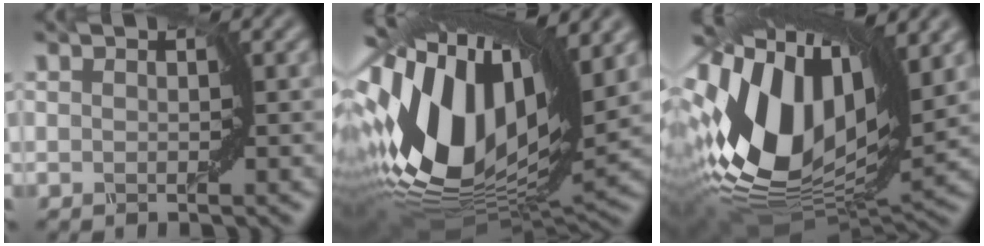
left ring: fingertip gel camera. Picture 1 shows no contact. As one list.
[{"total": 15.6, "force": [1.6, 7.8, 13.5], "torque": [-0.275, 0.010, 0.030]}, {"total": 14.8, "force": [2.3, 8.2, 12.1], "torque": [-0.269, 0.005, 0.051]}]